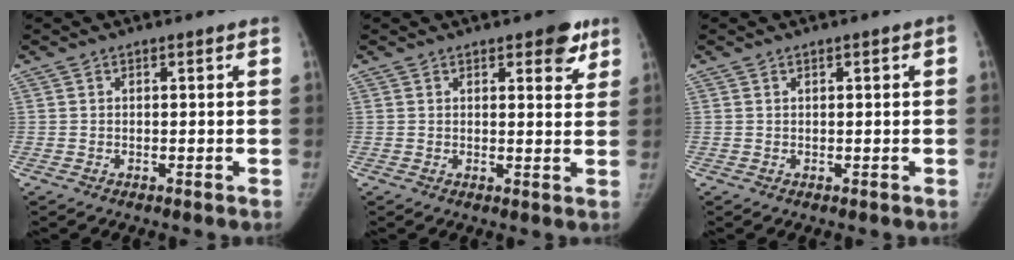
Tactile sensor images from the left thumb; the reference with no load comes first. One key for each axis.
{"total": 5.4, "fx": 3.2, "fy": 2.3, "fz": 3.7, "tx": -0.020, "ty": -0.014, "tz": 0.033}
{"total": 0.8, "fx": 0.1, "fy": 0.2, "fz": 0.7, "tx": -0.012, "ty": 0.006, "tz": 0.004}